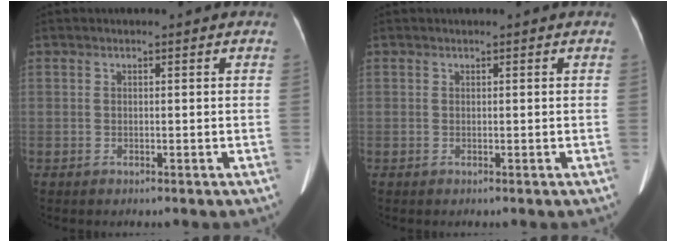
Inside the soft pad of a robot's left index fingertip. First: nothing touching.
{"total": 0.0}